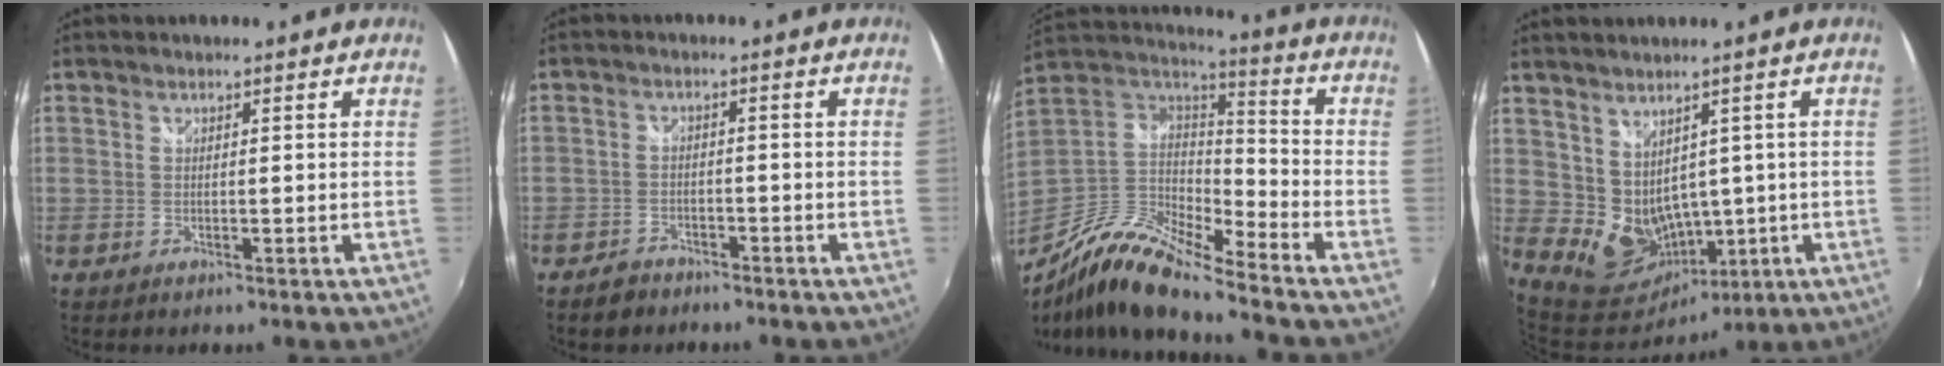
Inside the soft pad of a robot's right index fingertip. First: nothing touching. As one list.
[{"total": 3.9, "force": [-3.2, 2.1, 0.7], "torque": [-0.027, 0.013, -0.054]}, {"total": 16.2, "force": [-11.8, 3.5, 10.5], "torque": [-0.200, -0.021, -0.237]}, {"total": 10.3, "force": [1.4, 8.6, 5.5], "torque": [-0.119, -0.003, 0.060]}]